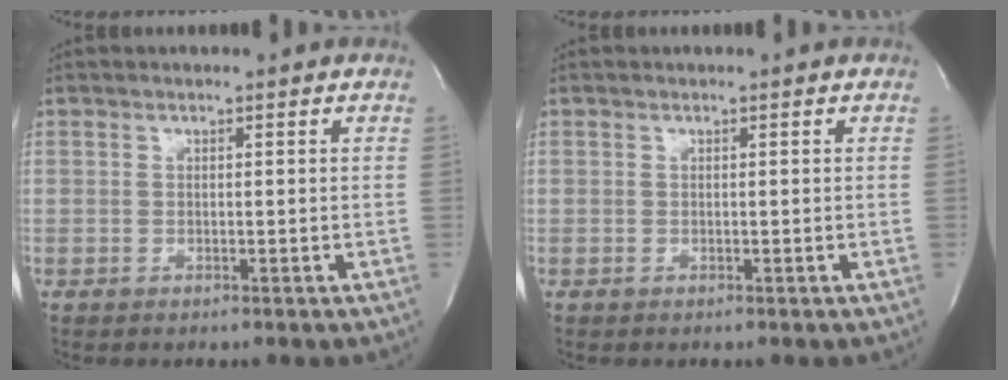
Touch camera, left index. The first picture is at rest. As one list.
[{"total": 0.0}]